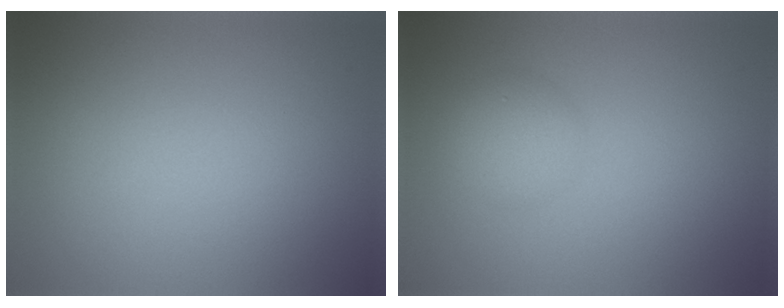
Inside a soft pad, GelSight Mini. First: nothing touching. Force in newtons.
{"total": 2.5, "press": 2.5, "slide": 0.1}